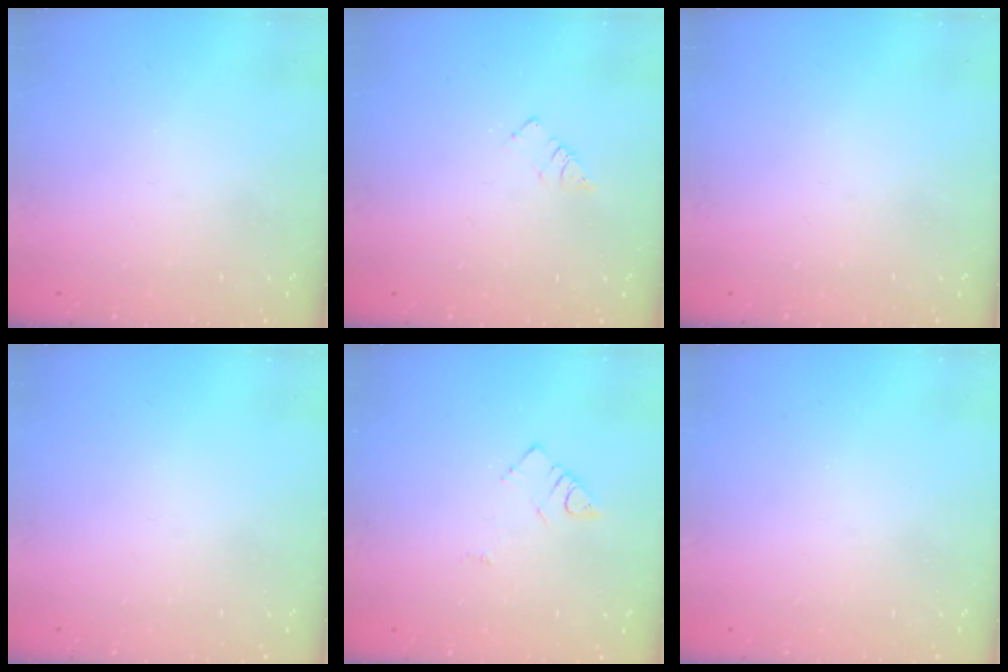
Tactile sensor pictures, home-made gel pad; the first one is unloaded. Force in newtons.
{"total": 2.6, "press": 2.6, "slide": 0.3}
{"total": 0.0}
{"total": 0.0}
{"total": 4.3, "press": 4.2, "slide": 0.7}
{"total": 0.0}